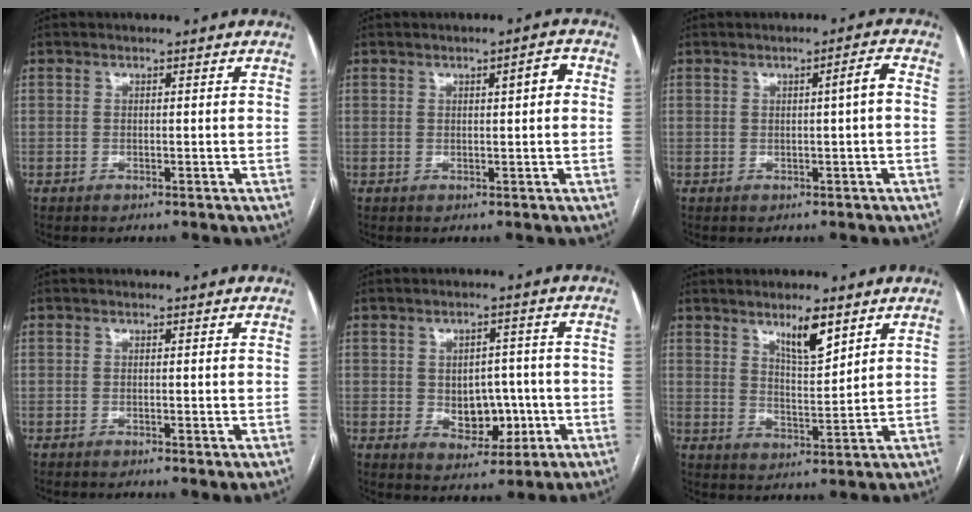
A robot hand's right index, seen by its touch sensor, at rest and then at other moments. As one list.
[{"total": 2.7, "force": [0.6, 0.6, 2.5], "torque": [-0.034, 0.008, 0.008]}, {"total": 2.5, "force": [0.1, -0.1, 2.5], "torque": [-0.035, 0.004, 0.002]}, {"total": 1.0, "force": [-0.3, 0.2, 1.0], "torque": [-0.015, -0.004, -0.004]}, {"total": 6.8, "force": [-1.0, 4.8, 4.7], "torque": [-0.062, 0.010, 0.000]}, {"total": 6.3, "force": [4.2, 1.3, 4.5], "torque": [-0.080, -0.007, 0.074]}]